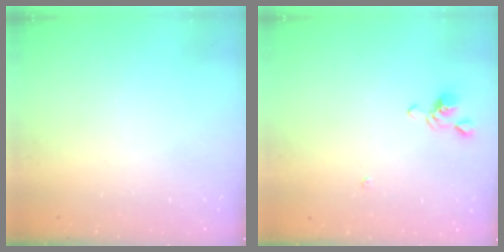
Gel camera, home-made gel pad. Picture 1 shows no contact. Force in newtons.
{"total": 3.7, "press": 3.6, "slide": 0.7}